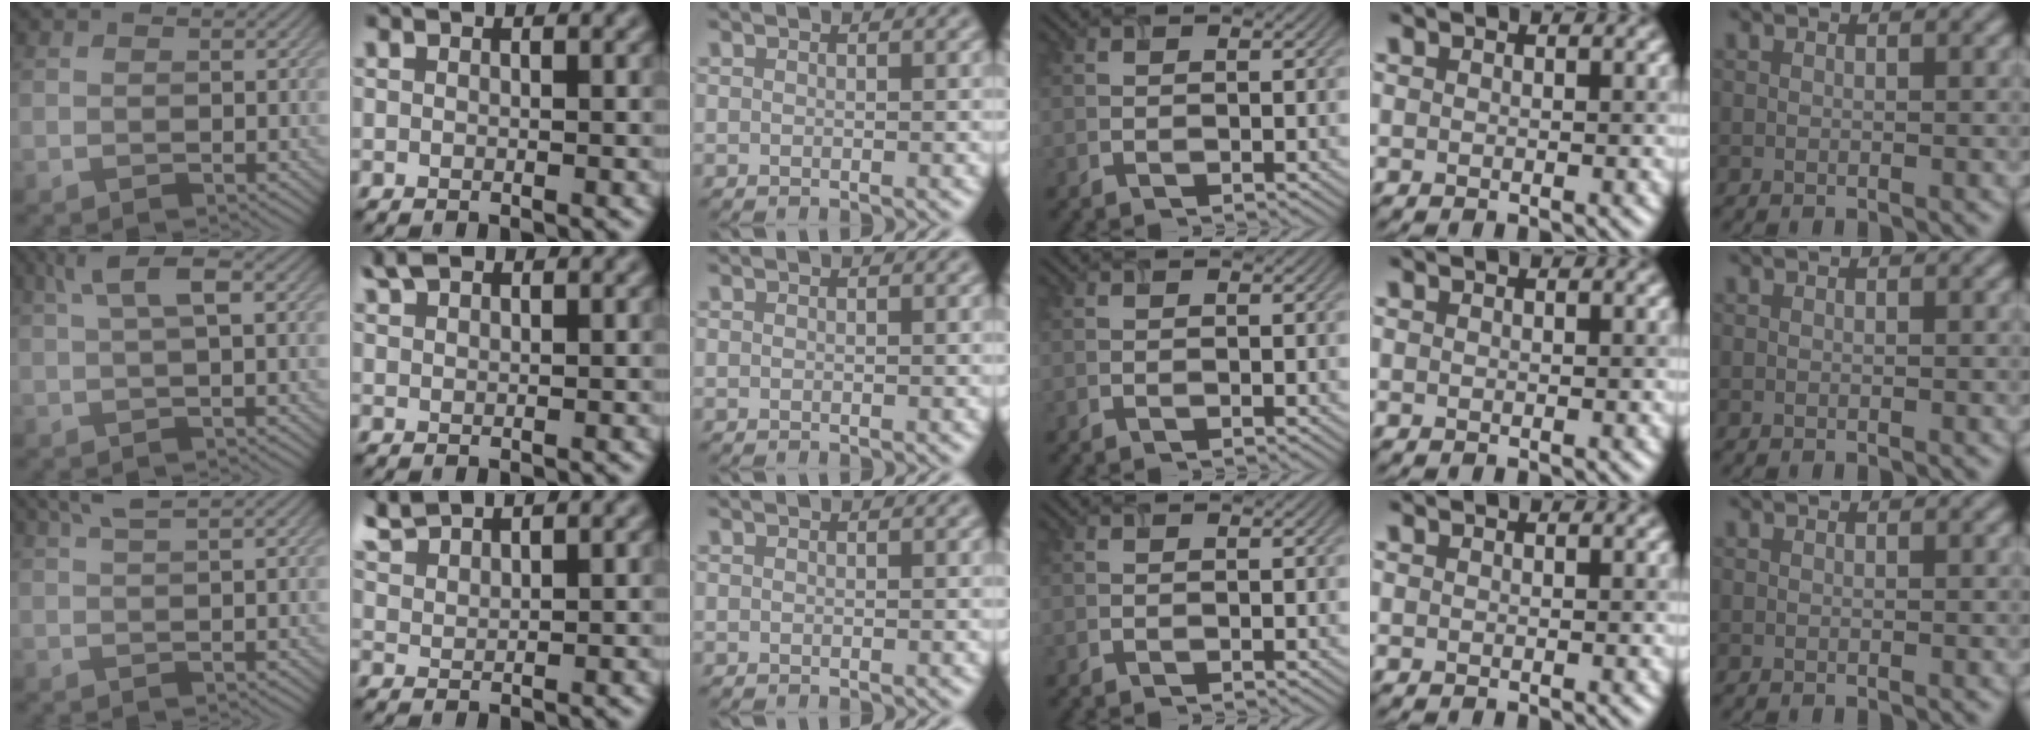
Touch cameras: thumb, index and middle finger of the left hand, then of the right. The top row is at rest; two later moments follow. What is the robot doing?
{"motion": "insert", "object": "airpods case & airpods"}